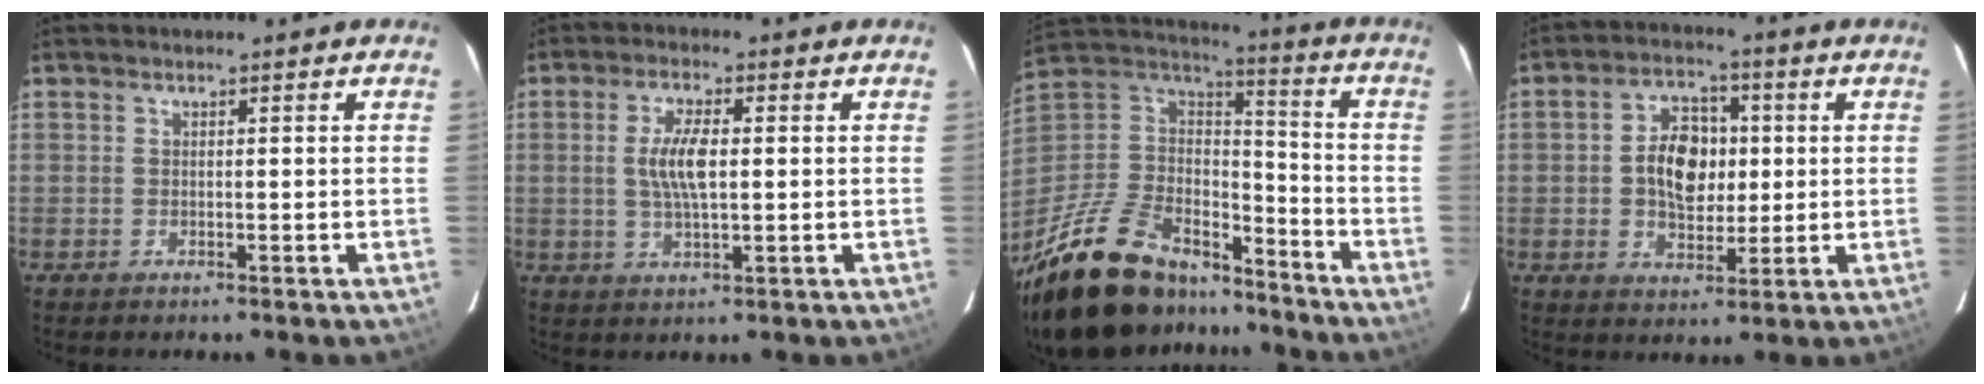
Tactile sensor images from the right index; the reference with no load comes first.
{"total": 6.3, "force": [0.6, 2.1, 5.9], "torque": [-0.114, 0.003, 0.011]}
{"total": 30.0, "force": [-21.2, 14.2, 15.8], "torque": [-0.327, 0.011, -0.330]}
{"total": 9.5, "force": [0.5, 6.5, 6.9], "torque": [-0.123, 0.021, 0.013]}